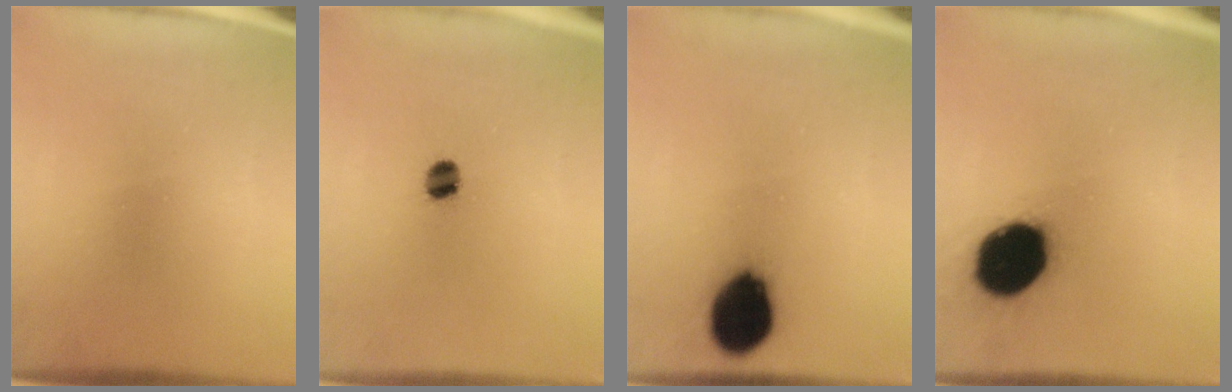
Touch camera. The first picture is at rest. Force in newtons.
{"total": 3.5}
{"total": 12.8}
{"total": 19.9}